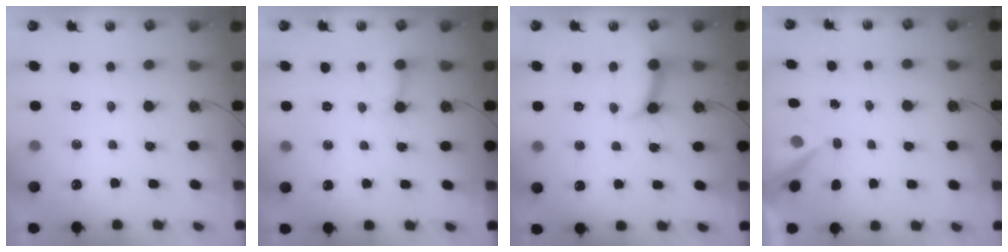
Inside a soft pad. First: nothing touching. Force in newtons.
{"total": 3.1, "press": 3.1, "slide": 0.2}
{"total": 10.1, "press": 10.0, "slide": 1.2}
{"total": 6.0, "press": 5.9, "slide": 0.9}